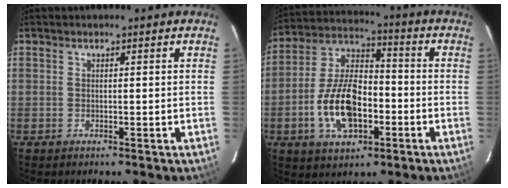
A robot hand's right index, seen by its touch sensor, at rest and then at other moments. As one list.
[{"total": 14.8, "force": [-4.6, 8.1, 11.5], "torque": [-0.230, 0.016, -0.074]}]